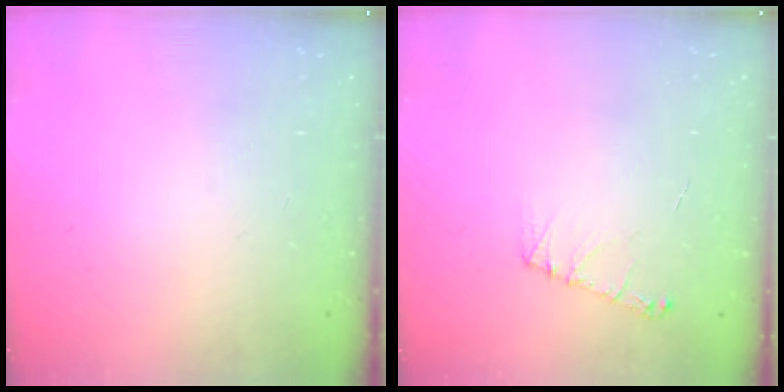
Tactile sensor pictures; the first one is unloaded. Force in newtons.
{"total": 5.4, "press": 5.3, "slide": 0.7}